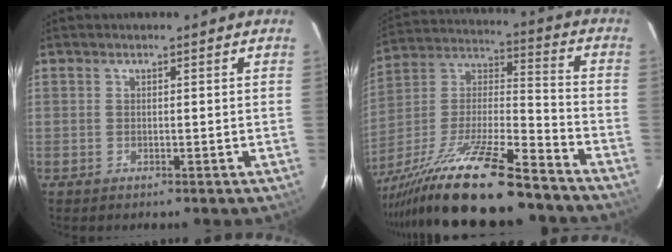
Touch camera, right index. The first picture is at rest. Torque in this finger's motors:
{"motor_torque": [1.03, -1.10, 1.05, 0.21]}